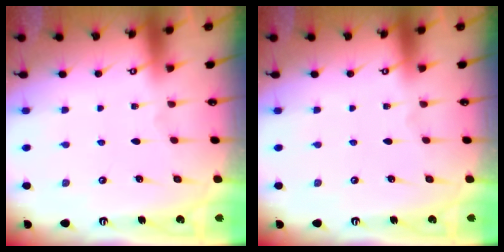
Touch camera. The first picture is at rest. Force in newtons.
{"total": 0.0}